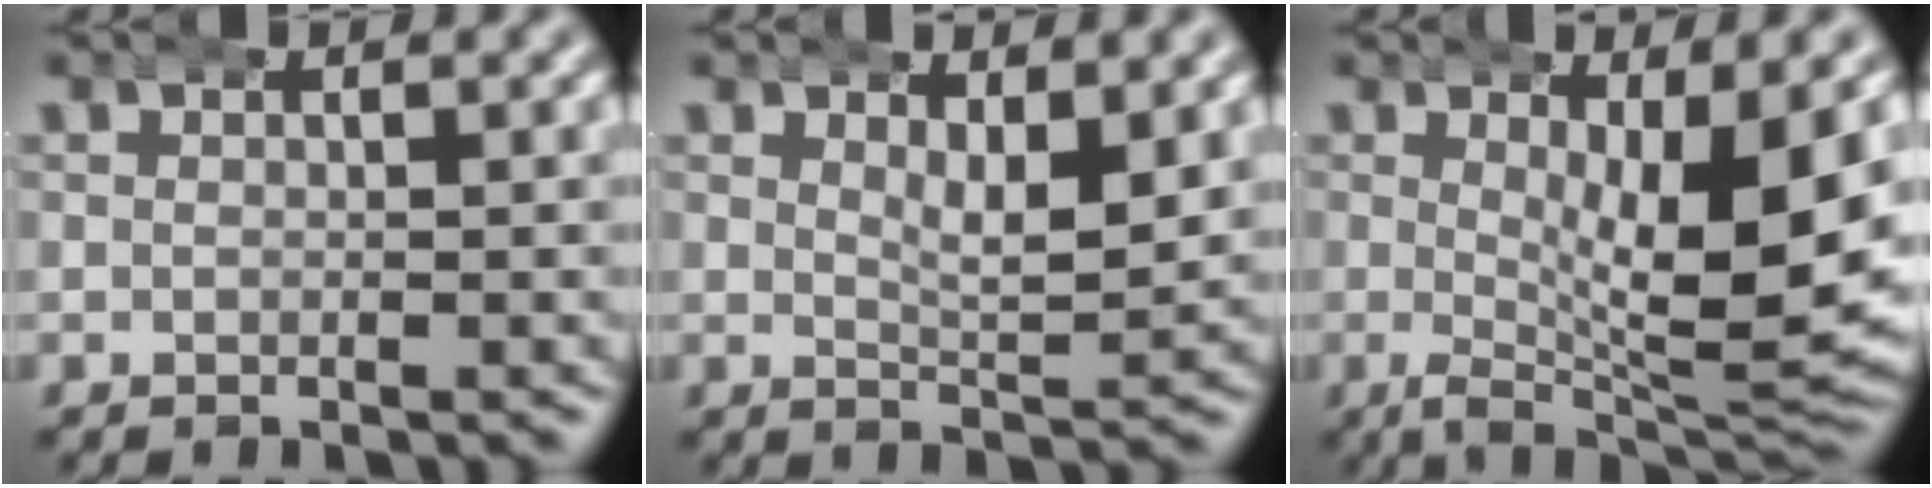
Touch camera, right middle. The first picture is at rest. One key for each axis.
{"total": 3.1, "fx": 1.9, "fy": 0.7, "fz": 2.3, "tx": -0.037, "ty": -0.011, "tz": 0.033}
{"total": 11.2, "fx": 0.7, "fy": 3.4, "fz": 10.7, "tx": -0.144, "ty": -0.019, "tz": 0.027}